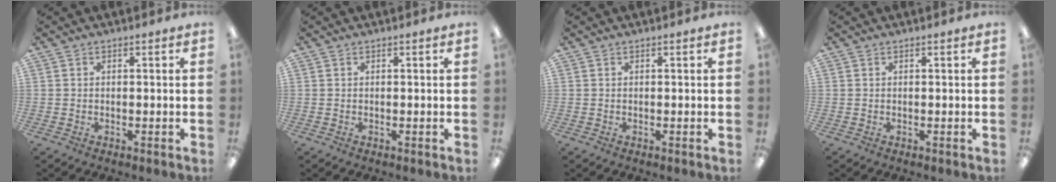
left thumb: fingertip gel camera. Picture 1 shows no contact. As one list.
[{"total": 0.0}, {"total": 0.0}, {"total": 0.0}]